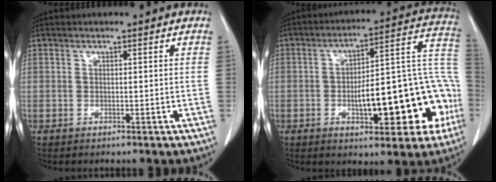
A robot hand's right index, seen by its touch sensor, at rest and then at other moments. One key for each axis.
{"total": 19.7, "fx": -5.1, "fy": 6.1, "fz": 18.1, "tx": -0.194, "ty": 0.048, "tz": -0.059}